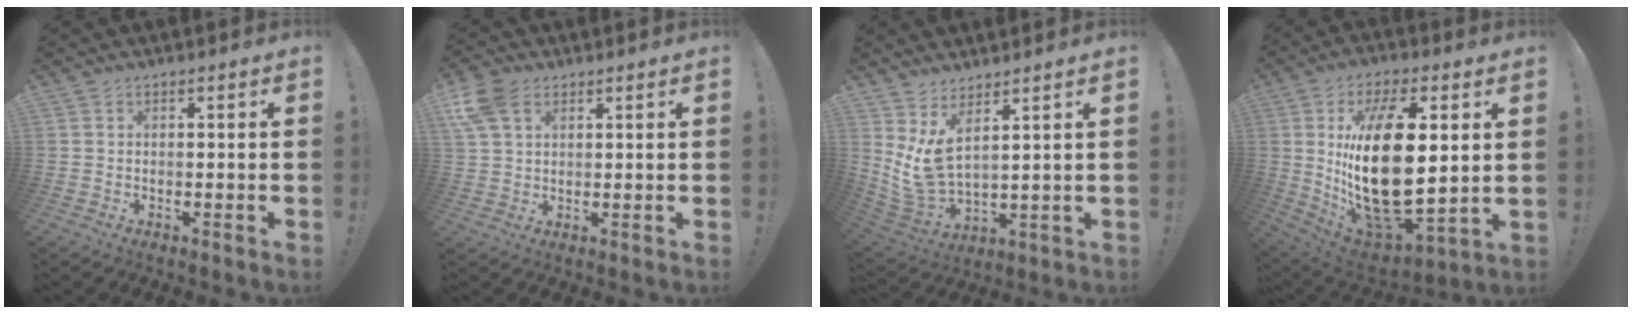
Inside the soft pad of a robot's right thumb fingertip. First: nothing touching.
{"total": 9.1, "force": [4.2, 5.8, 5.7], "torque": [-0.117, -0.003, 0.083]}
{"total": 9.8, "force": [5.2, 3.7, 7.4], "torque": [-0.156, -0.049, 0.098]}
{"total": 28.2, "force": [4.1, 13.8, 24.3], "torque": [-0.467, -0.031, 0.078]}